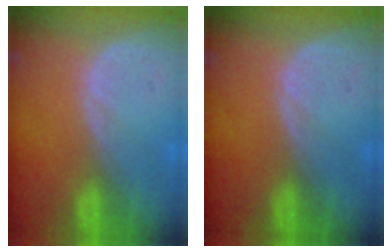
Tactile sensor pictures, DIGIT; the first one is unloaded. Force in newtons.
{"total": 0.0}